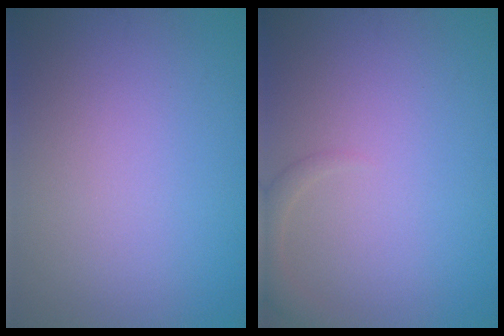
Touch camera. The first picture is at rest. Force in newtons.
{"total": 1.5, "press": 1.5, "slide": 0.1}